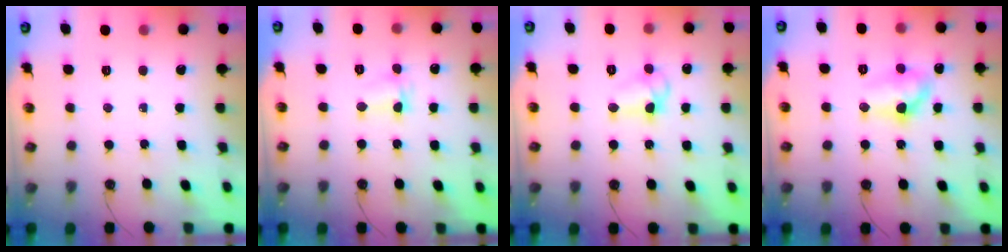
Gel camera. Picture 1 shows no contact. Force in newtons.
{"total": 2.5, "press": 2.5, "slide": 0.4}
{"total": 8.8, "press": 8.7, "slide": 0.7}
{"total": 10.0, "press": 9.9, "slide": 1.1}